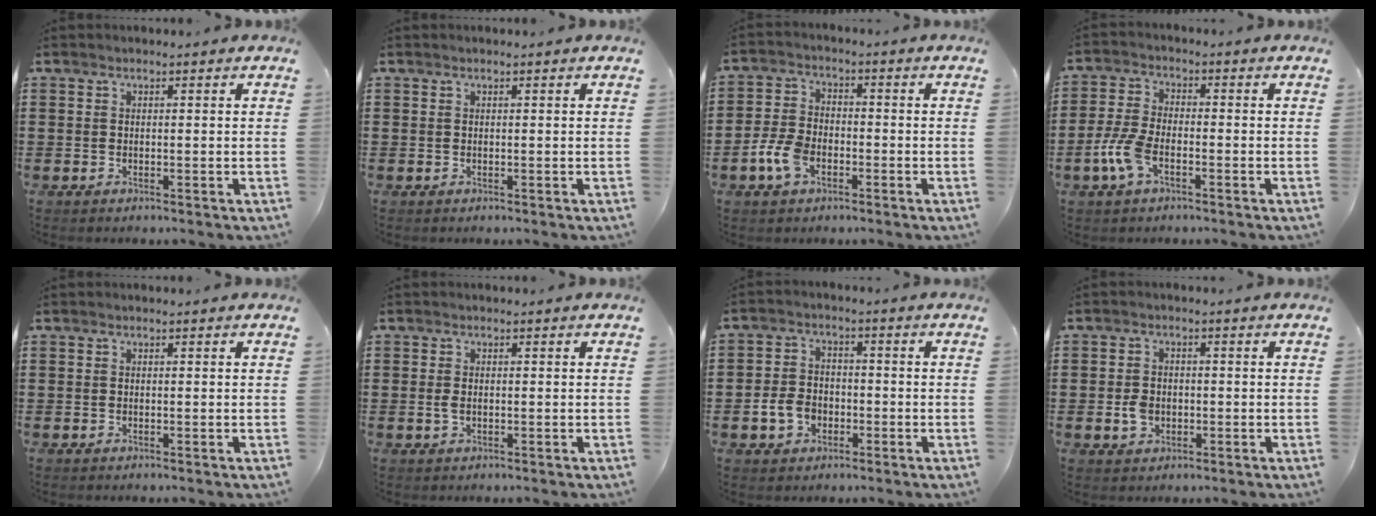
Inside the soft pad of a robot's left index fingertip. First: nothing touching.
{"total": 0.0}
{"total": 6.0, "force": [-2.5, 3.4, 4.2], "torque": [-0.105, 0.003, -0.053]}
{"total": 6.3, "force": [-2.5, 2.8, 5.1], "torque": [-0.118, -0.001, -0.049]}
{"total": 0.0}
{"total": 1.3, "force": [-0.1, 0.7, 1.1], "torque": [-0.031, -0.001, -0.004]}
{"total": 4.9, "force": [-1.8, 3.7, 2.7], "torque": [-0.065, 0.004, -0.037]}
{"total": 3.0, "force": [-0.6, 2.3, 1.8], "torque": [-0.043, 0.001, -0.012]}